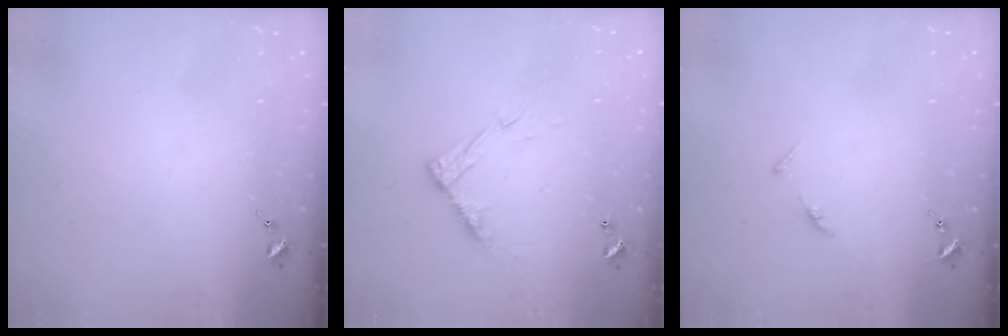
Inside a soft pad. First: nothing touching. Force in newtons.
{"total": 10.6, "press": 10.6, "slide": 0.4}
{"total": 4.5, "press": 4.4, "slide": 0.5}